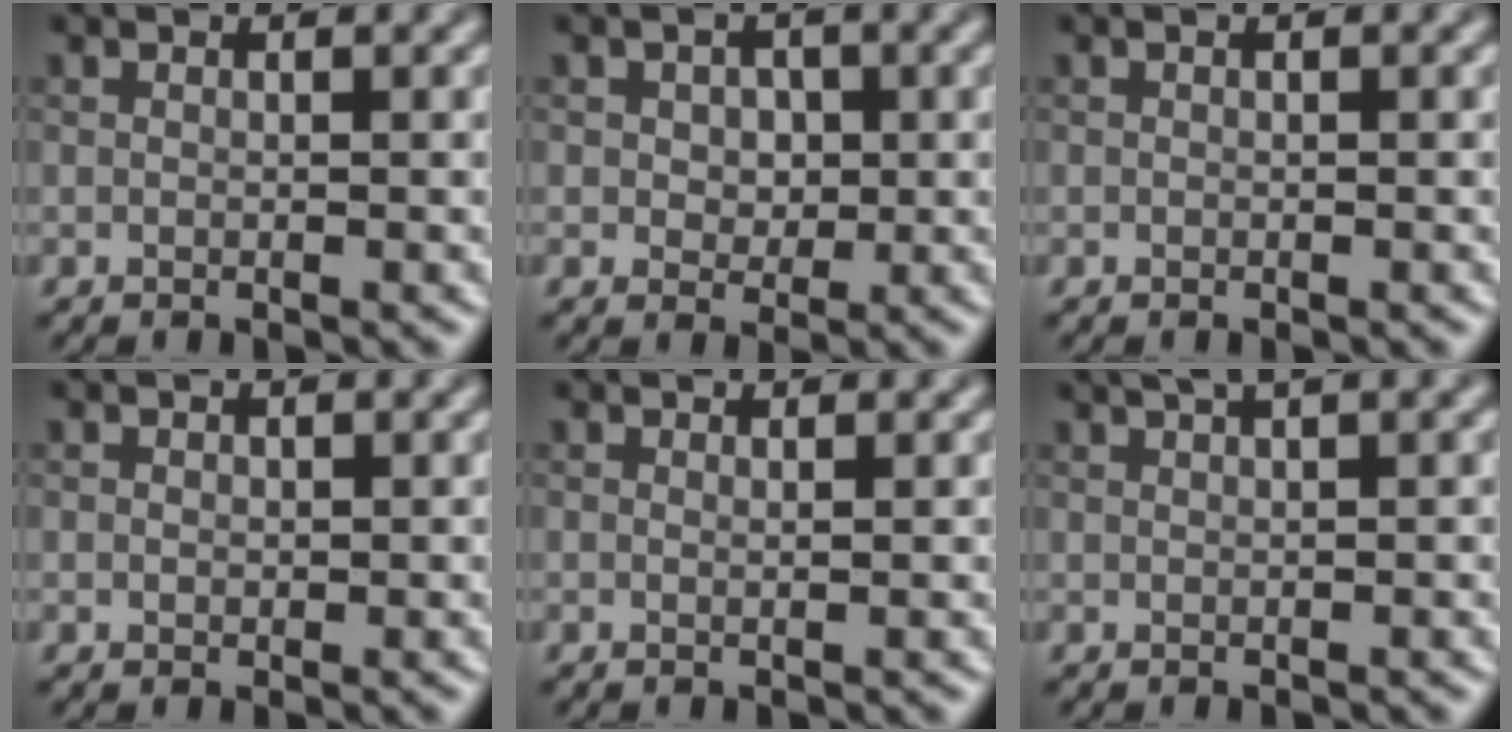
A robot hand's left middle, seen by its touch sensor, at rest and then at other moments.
{"total": 2.0, "force": [0.3, 1.6, 1.2], "torque": [-0.023, 0.001, -0.002]}
{"total": 0.0}
{"total": 0.6, "force": [0.1, 0.5, 0.2], "torque": [-0.001, -0.002, 0.002]}
{"total": 0.6, "force": [0.3, 0.2, 0.5], "torque": [-0.002, -0.001, 0.002]}
{"total": 4.3, "force": [2.7, 1.3, 3.0], "torque": [-0.025, 0.012, 0.023]}